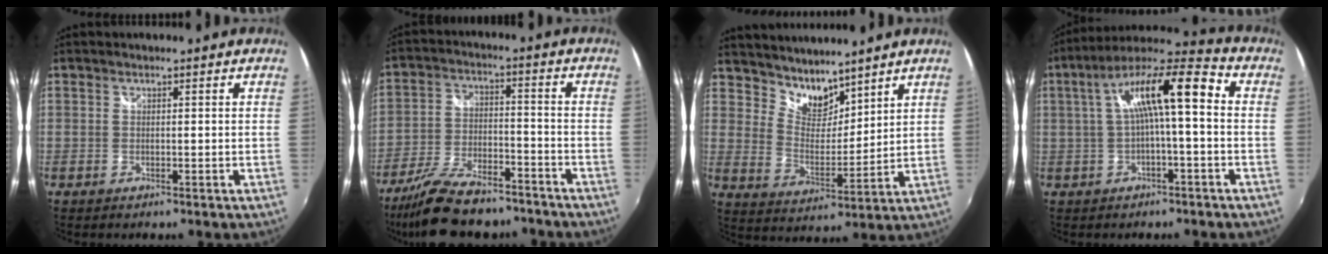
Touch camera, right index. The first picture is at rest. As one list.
[{"total": 17.2, "force": [-14.0, 5.7, 8.1], "torque": [-0.170, -0.019, -0.227]}, {"total": 8.6, "force": [7.4, 3.6, 2.3], "torque": [-0.035, 0.001, 0.141]}, {"total": 13.0, "force": [0.7, 2.6, 12.7], "torque": [-0.226, 0.033, 0.011]}]